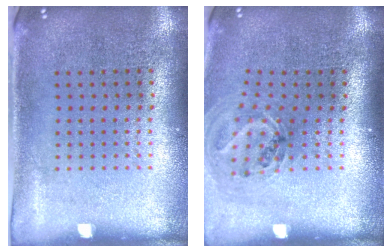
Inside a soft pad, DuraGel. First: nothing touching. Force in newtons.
{"total": 1.1, "press": 1.1, "slide": 0.4}